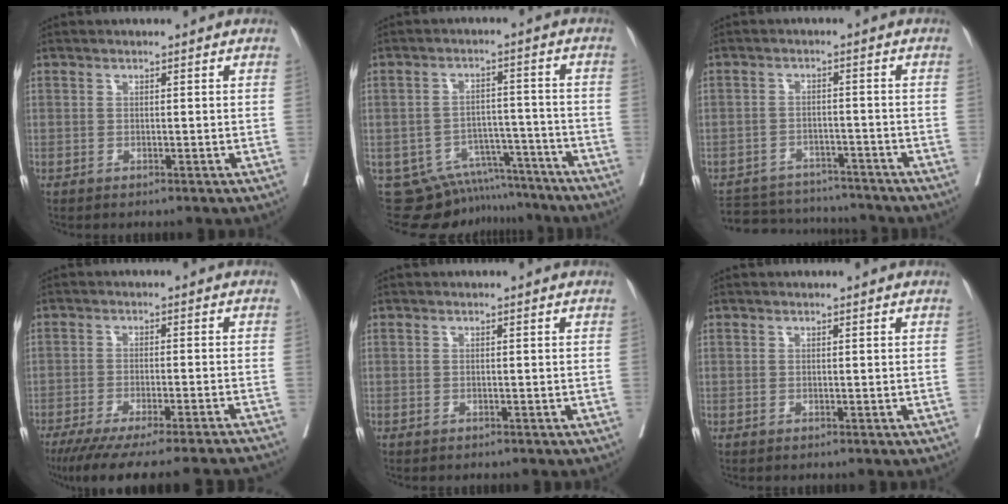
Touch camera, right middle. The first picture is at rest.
{"total": 12.2, "force": [-11.4, 4.4, 0.7], "torque": [-0.009, 0.036, -0.151]}
{"total": 11.2, "force": [-10.5, 3.3, 1.6], "torque": [-0.033, 0.009, -0.146]}
{"total": 21.5, "force": [-19.4, 0.4, 9.3], "torque": [-0.112, -0.054, -0.262]}
{"total": 0.5, "force": [-0.5, 0.1, 0.1], "torque": [-0.006, -0.001, -0.008]}
{"total": 0.0}